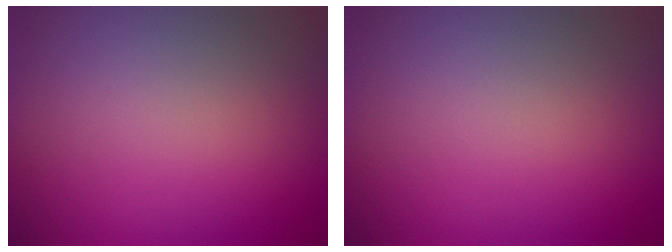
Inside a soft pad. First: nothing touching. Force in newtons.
{"total": 0.0}